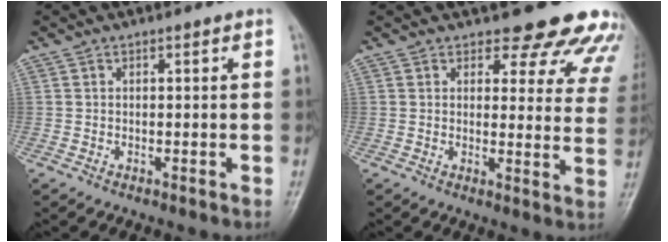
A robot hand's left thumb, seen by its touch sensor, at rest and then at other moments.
{"total": 14.4, "force": [12.7, 5.1, 4.3], "torque": [0.008, -0.086, 0.121]}